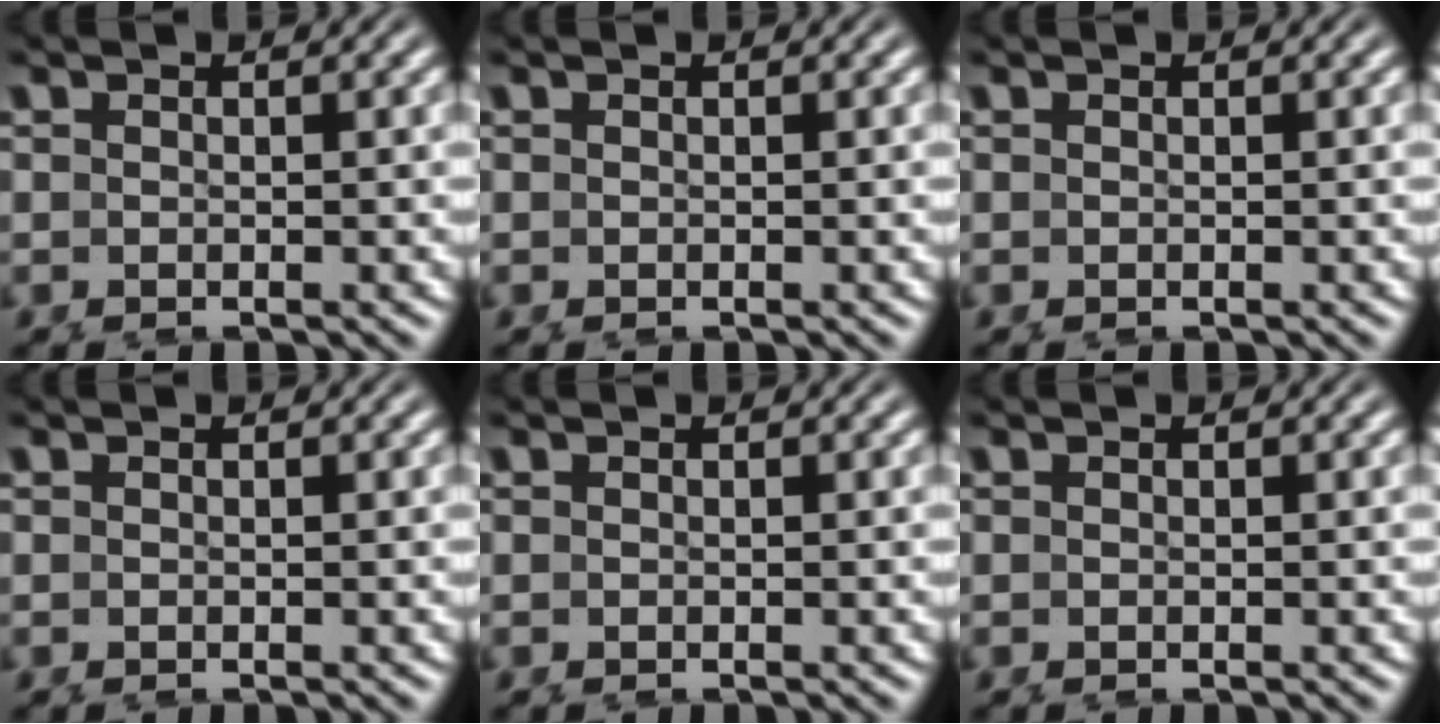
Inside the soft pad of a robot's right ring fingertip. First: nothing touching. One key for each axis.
{"total": 0.0}
{"total": 0.0}
{"total": 0.0}
{"total": 0.0}
{"total": 0.0}